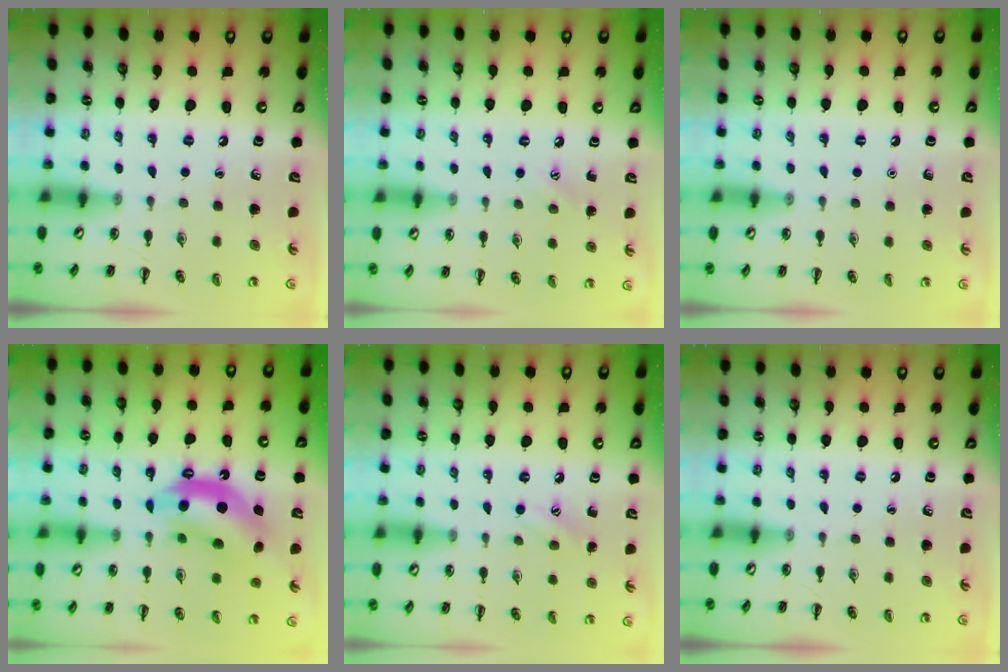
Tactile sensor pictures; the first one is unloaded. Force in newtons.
{"total": 4.9, "press": 4.7, "slide": 1.3}
{"total": 1.6, "press": 1.6, "slide": 0.1}
{"total": 12.6, "press": 12.1, "slide": 3.4}
{"total": 7.3, "press": 7.1, "slide": 1.8}
{"total": 0.0}